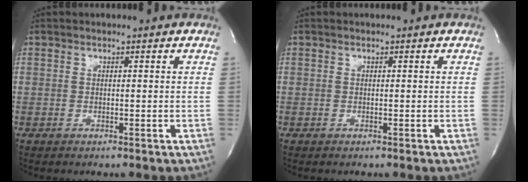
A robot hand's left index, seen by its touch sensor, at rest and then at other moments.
{"total": 0.0}